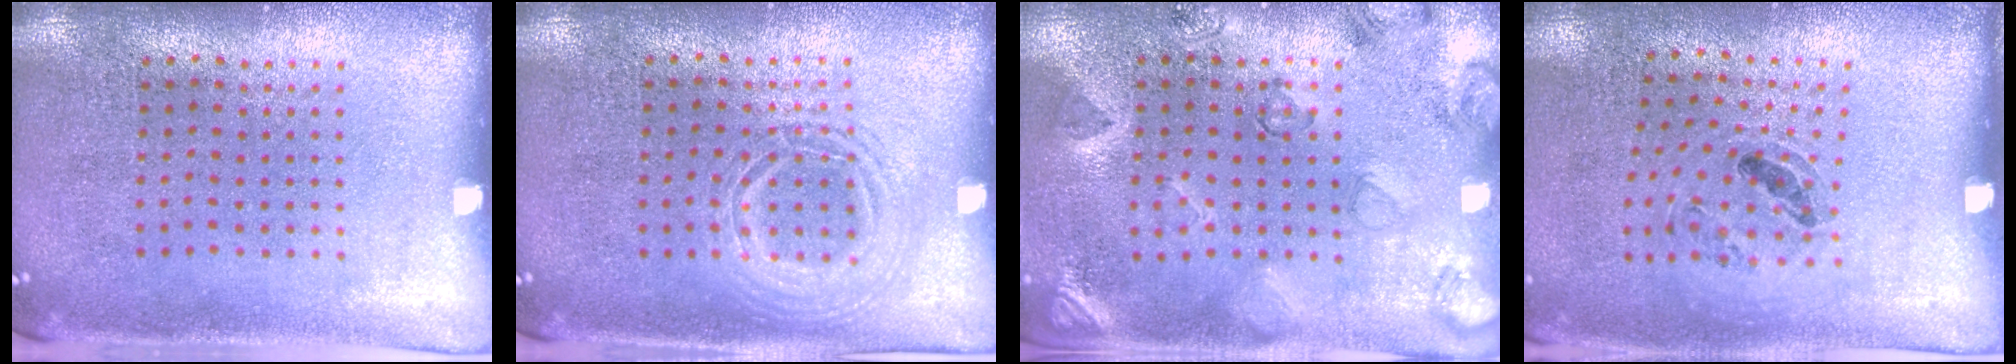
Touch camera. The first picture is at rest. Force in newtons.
{"total": 1.2, "press": 1.2, "slide": 0.1}
{"total": 2.6, "press": 1.9, "slide": 1.7}
{"total": 1.0, "press": 0.8, "slide": 0.5}